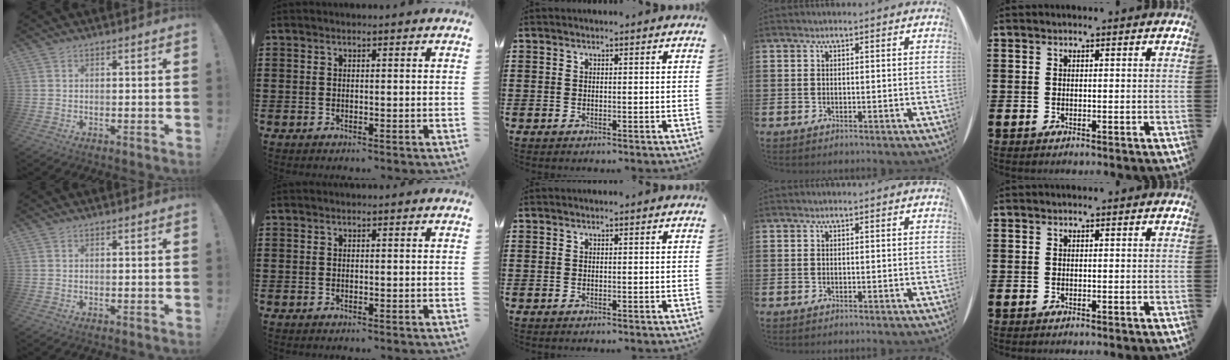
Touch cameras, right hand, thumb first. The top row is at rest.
{}